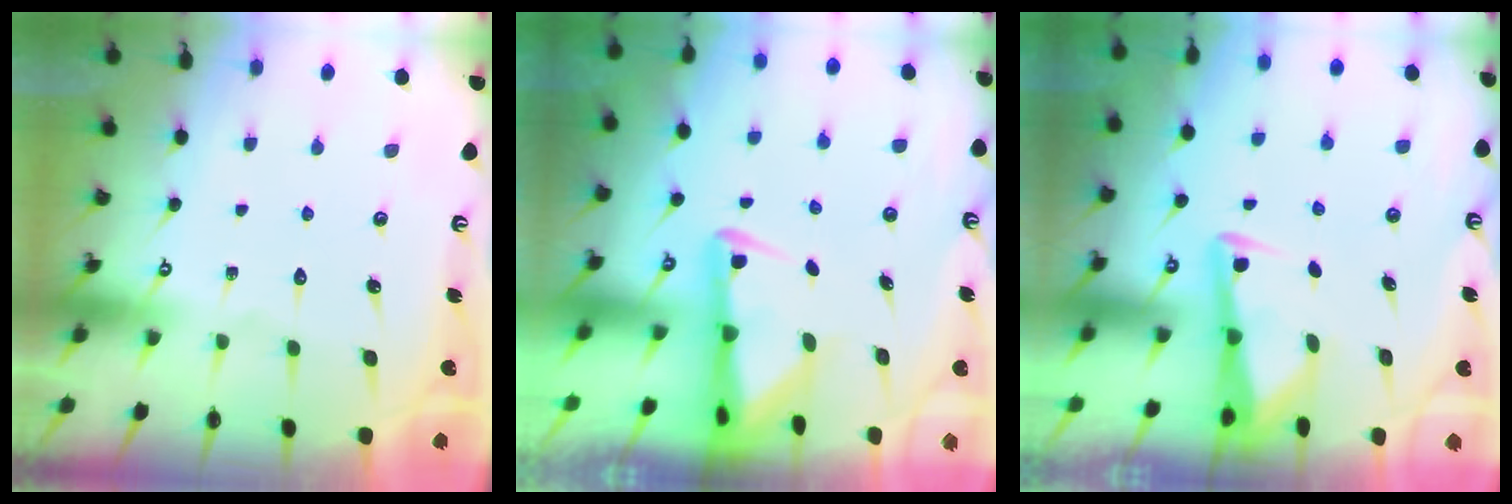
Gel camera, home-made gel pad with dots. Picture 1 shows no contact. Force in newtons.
{"total": 3.1, "press": 3.1, "slide": 0.6}
{"total": 3.2, "press": 3.1, "slide": 0.3}